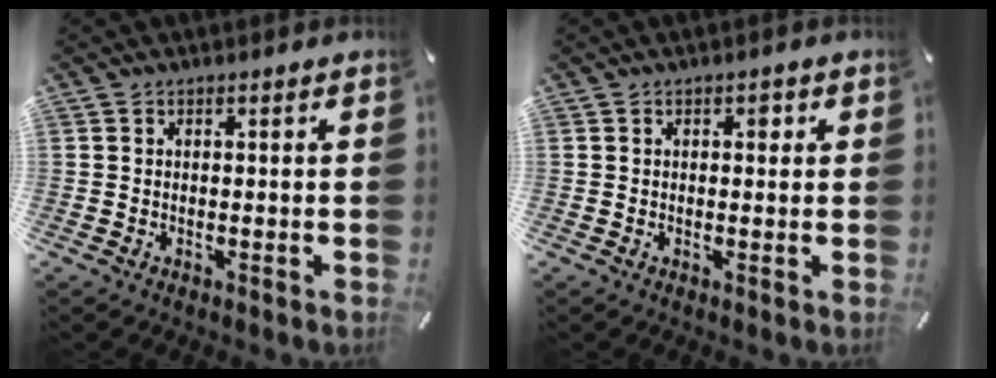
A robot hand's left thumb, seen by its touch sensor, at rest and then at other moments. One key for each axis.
{"total": 1.6, "fx": 0.5, "fy": 1.1, "fz": 1.1, "tx": -0.008, "ty": 0.001, "tz": 0.003}